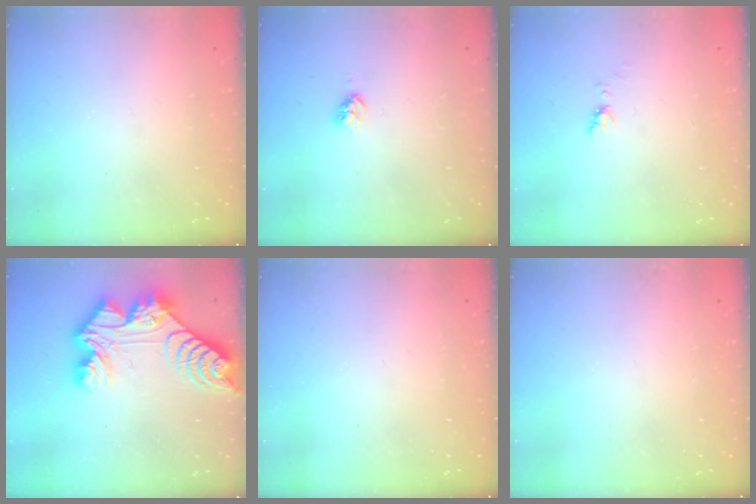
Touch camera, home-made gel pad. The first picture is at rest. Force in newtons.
{"total": 3.2, "press": 3.2, "slide": 0.5}
{"total": 4.2, "press": 4.1, "slide": 0.8}
{"total": 15.6, "press": 15.5, "slide": 1.5}
{"total": 0.0}
{"total": 0.0}